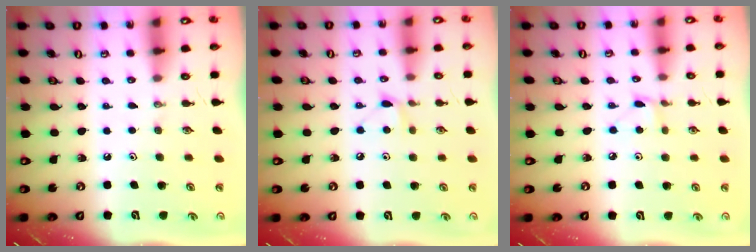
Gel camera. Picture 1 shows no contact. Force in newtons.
{"total": 6.4, "press": 6.4, "slide": 0.7}
{"total": 3.5, "press": 3.5, "slide": 0.5}